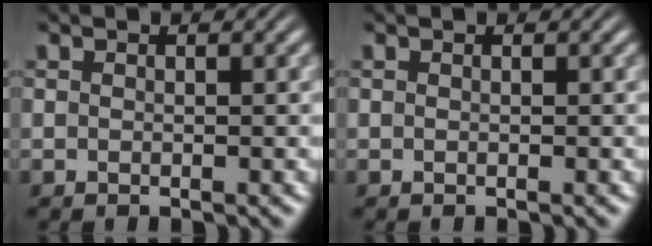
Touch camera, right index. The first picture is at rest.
{"total": 0.0}